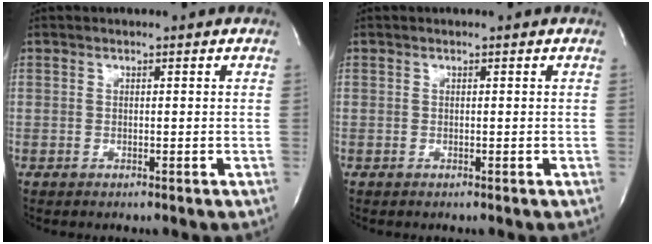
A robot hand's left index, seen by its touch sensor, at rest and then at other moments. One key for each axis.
{"total": 0.0}